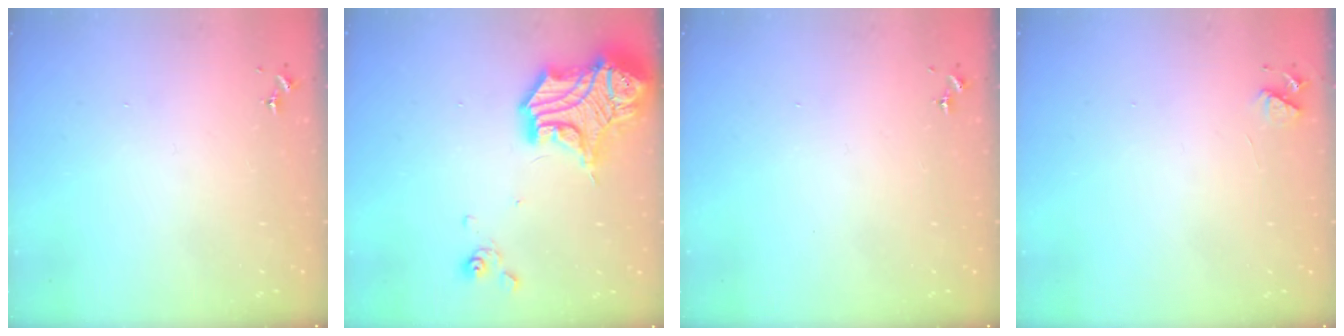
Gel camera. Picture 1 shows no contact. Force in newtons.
{"total": 22.3, "press": 22.2, "slide": 2.3}
{"total": 0.0}
{"total": 4.2, "press": 4.2, "slide": 0.5}